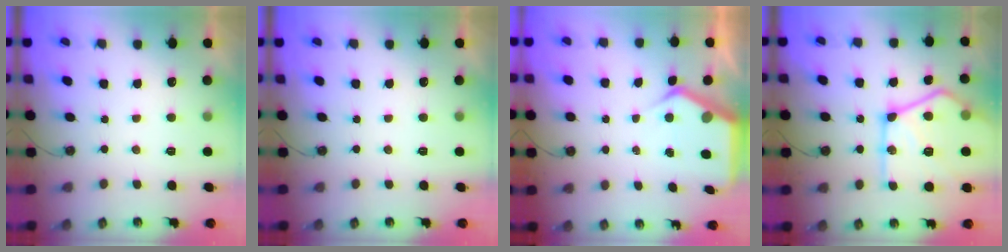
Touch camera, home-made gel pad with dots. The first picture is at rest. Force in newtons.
{"total": 0.0}
{"total": 5.6, "press": 5.5, "slide": 0.5}
{"total": 26.3, "press": 26.1, "slide": 3.0}